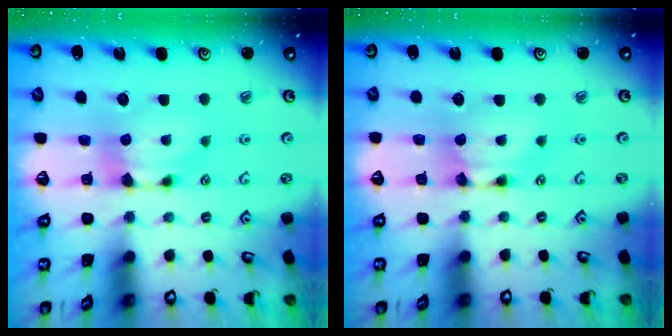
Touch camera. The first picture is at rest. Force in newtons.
{"total": 1.7, "press": 1.7, "slide": 0.2}